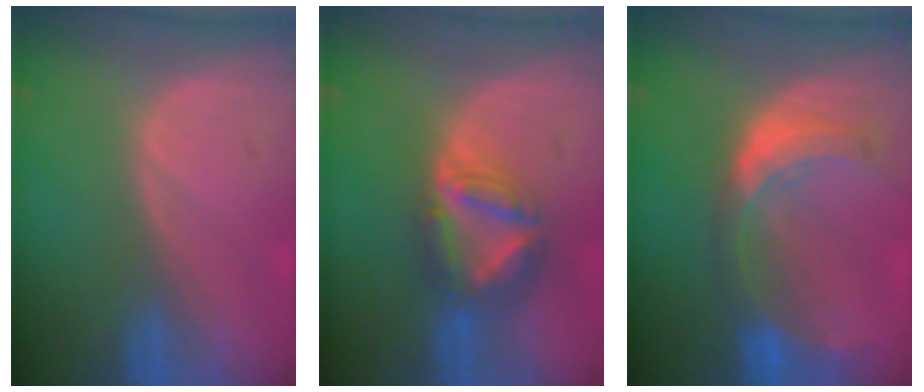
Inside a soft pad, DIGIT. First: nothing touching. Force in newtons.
{"total": 7.9, "press": 6.7, "slide": 4.2}
{"total": 8.1, "press": 7.2, "slide": 3.8}